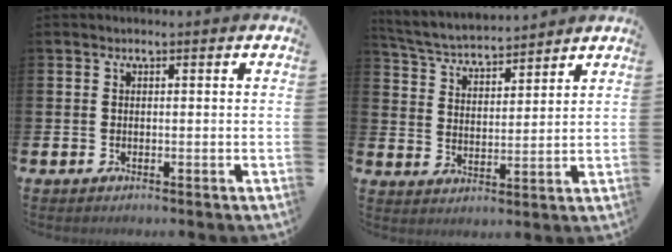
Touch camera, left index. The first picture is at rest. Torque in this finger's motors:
{"motor_torque": [0.14, -0.33, 0.49, 0.06]}